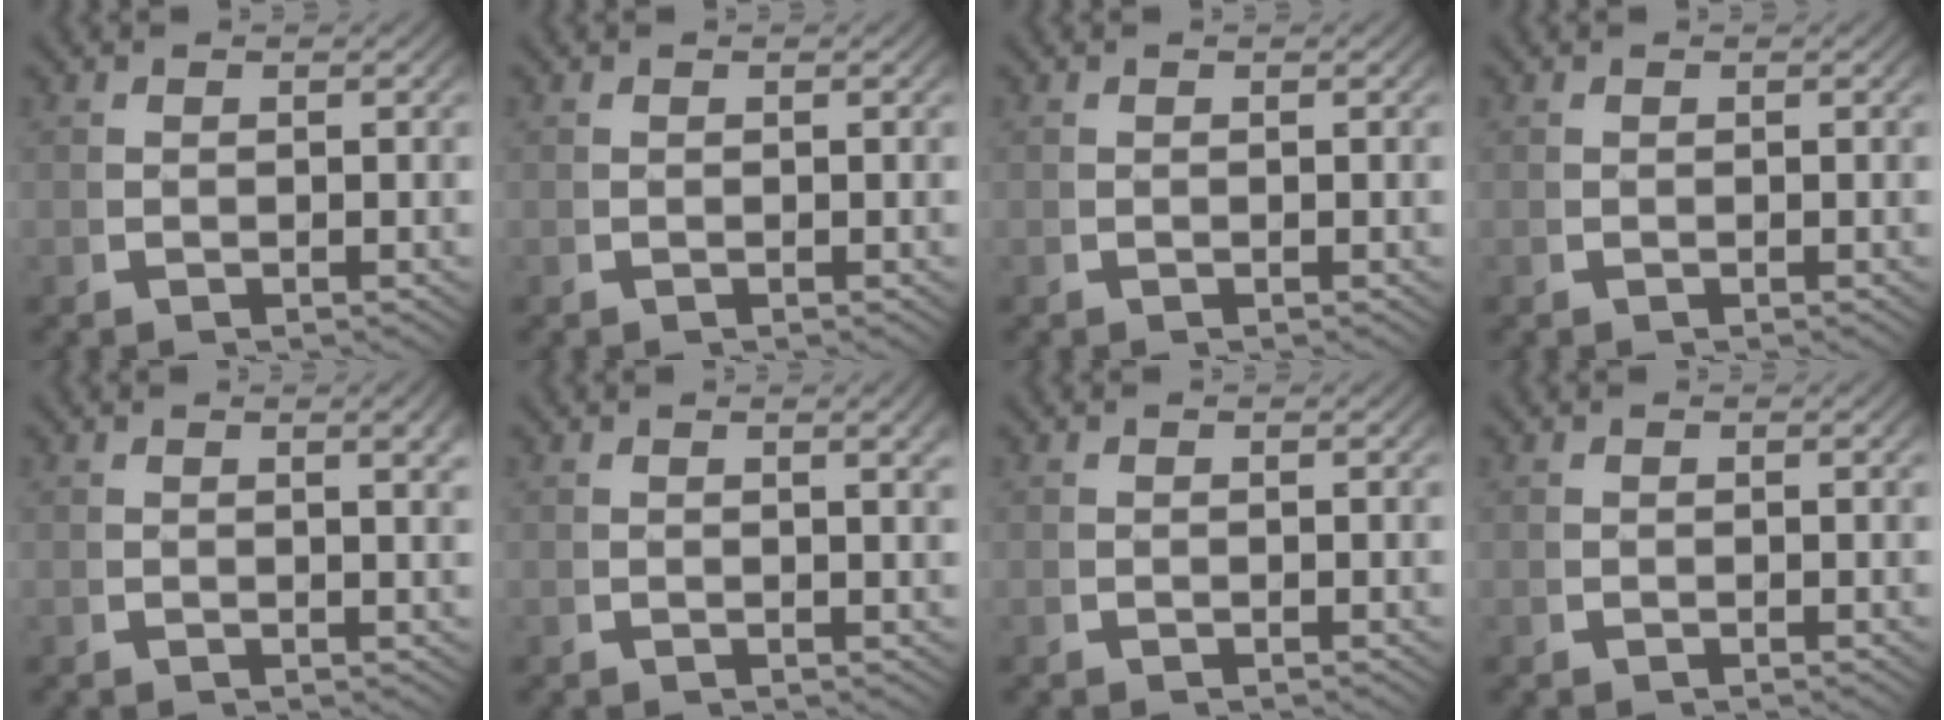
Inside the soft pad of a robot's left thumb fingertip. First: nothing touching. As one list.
[{"total": 0.0}, {"total": 0.0}, {"total": 0.0}, {"total": 1.7, "force": [0.6, 0.4, 1.6], "torque": [-0.015, -0.001, 0.008]}, {"total": 1.4, "force": [0.5, 0.3, 1.2], "torque": [-0.014, -0.002, 0.007]}, {"total": 0.0}, {"total": 0.0}]